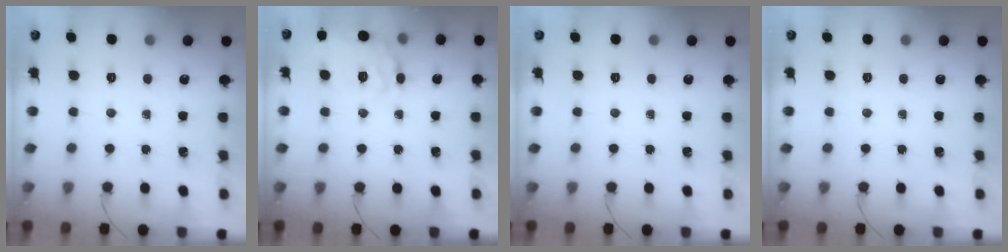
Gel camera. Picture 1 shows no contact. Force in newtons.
{"total": 18.5, "press": 18.4, "slide": 1.6}
{"total": 0.0}
{"total": 0.0}